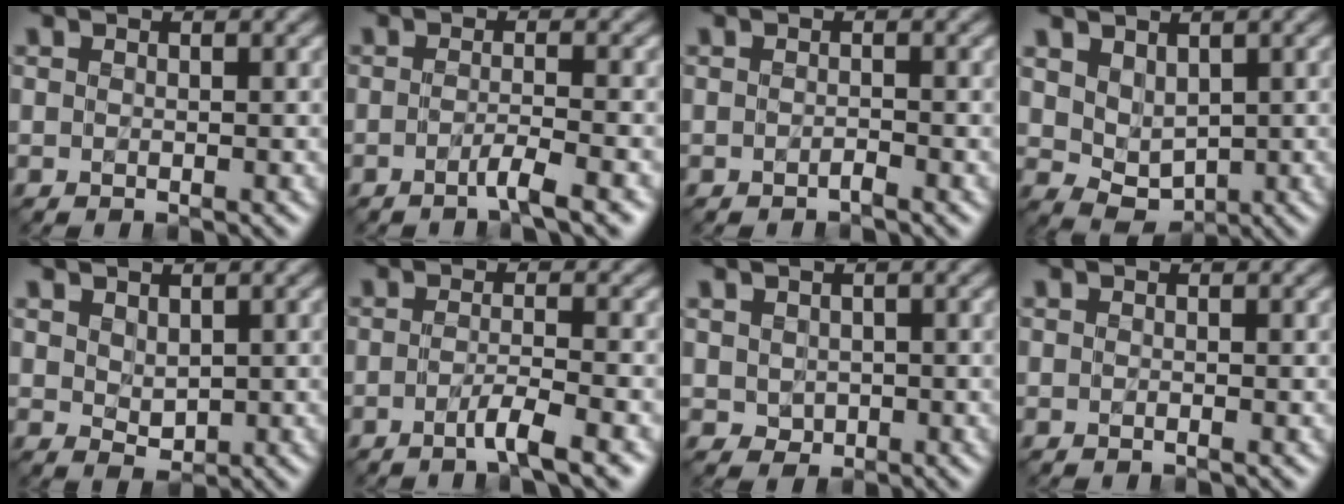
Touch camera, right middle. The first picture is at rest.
{"total": 1.9, "force": [-1.4, -0.3, 1.3], "torque": [-0.025, 0.003, -0.030]}
{"total": 0.7, "force": [-0.6, 0.0, 0.2], "torque": [-0.003, -0.001, -0.016]}
{"total": 3.0, "force": [0.8, 2.2, 1.8], "torque": [-0.034, -0.009, 0.019]}
{"total": 1.5, "force": [0.3, 1.0, 1.1], "torque": [-0.024, -0.005, 0.005]}
{"total": 2.4, "force": [-1.7, -0.2, 1.7], "torque": [-0.035, 0.003, -0.035]}
{"total": 1.6, "force": [-0.2, 1.5, 0.7], "torque": [-0.018, -0.003, -0.003]}
{"total": 0.0}